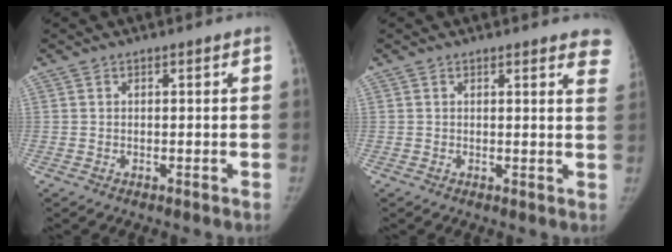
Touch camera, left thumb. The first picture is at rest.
{"total": 5.9, "force": [5.0, 1.5, 2.7], "torque": [-0.004, -0.022, 0.034]}